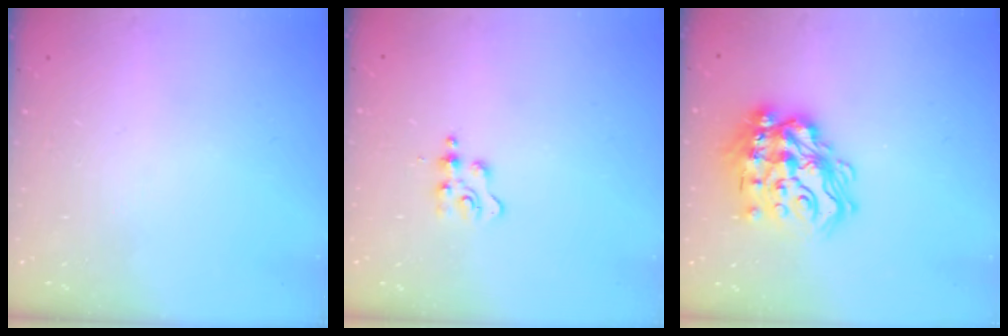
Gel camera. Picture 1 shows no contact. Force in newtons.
{"total": 3.2, "press": 3.2, "slide": 0.5}
{"total": 19.5, "press": 19.4, "slide": 2.7}